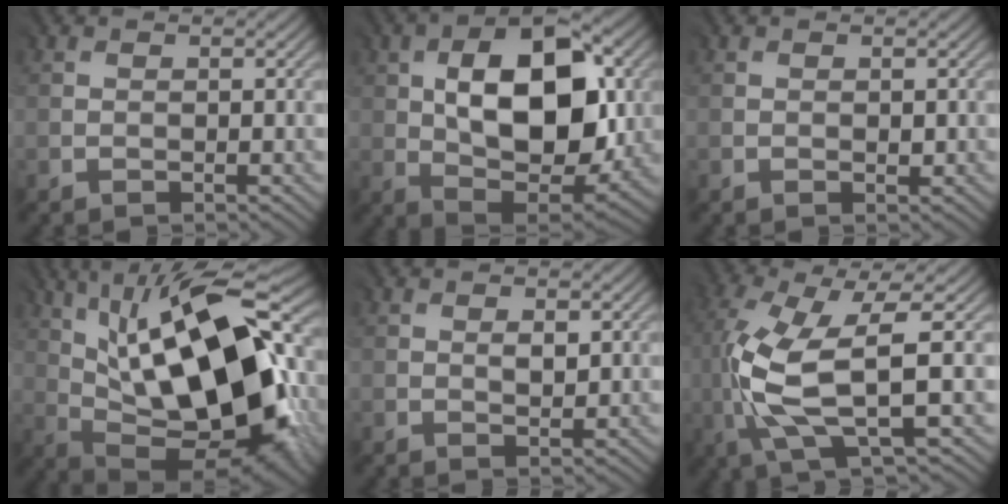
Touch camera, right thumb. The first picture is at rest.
{"total": 14.3, "force": [2.0, 8.2, 11.5], "torque": [-0.183, 0.005, 0.034]}
{"total": 0.6, "force": [0.0, 0.4, 0.5], "torque": [-0.007, -0.002, 0.000]}
{"total": 19.0, "force": [3.3, 8.2, 16.9], "torque": [-0.286, 0.021, 0.055]}
{"total": 1.4, "force": [0.6, 0.7, 1.1], "torque": [-0.017, -0.006, 0.013]}
{"total": 9.8, "force": [-0.7, 2.7, 9.4], "torque": [-0.216, -0.008, -0.012]}